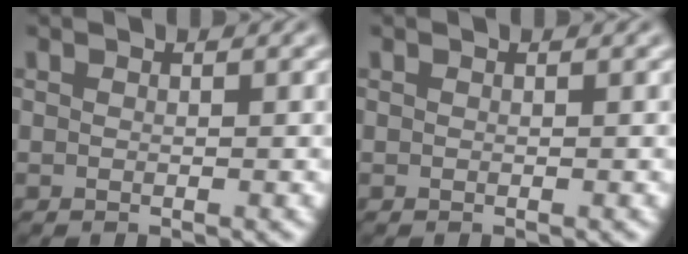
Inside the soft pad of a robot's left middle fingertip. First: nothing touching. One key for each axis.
{"total": 0.0}